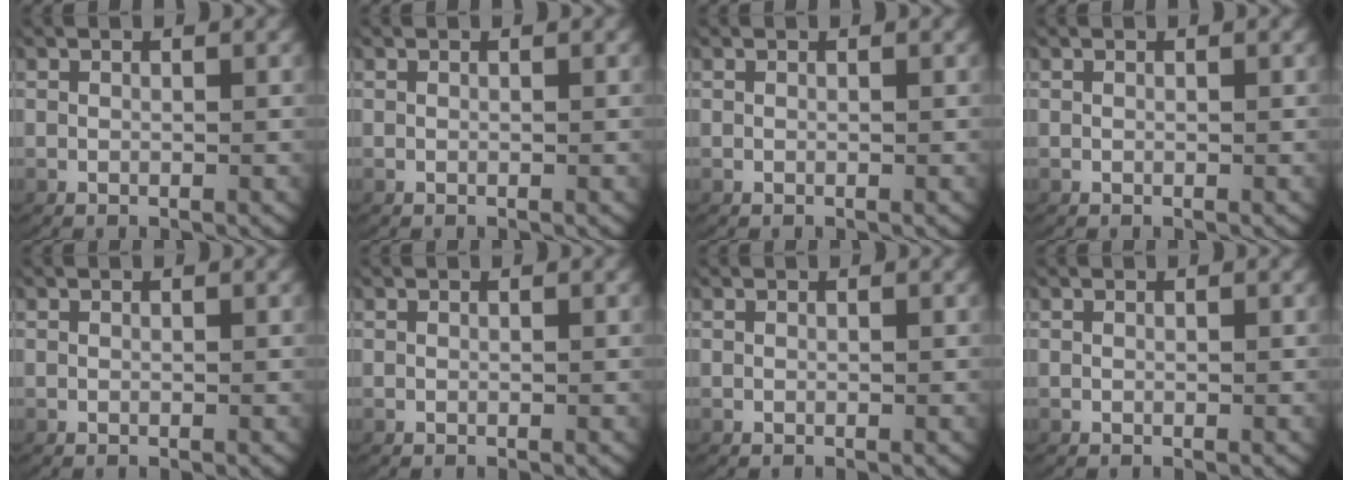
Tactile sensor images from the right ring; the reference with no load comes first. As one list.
[{"total": 0.7, "force": [0.0, -0.6, -0.4], "torque": [0.001, -0.008, 0.008]}, {"total": 0.0}, {"total": 0.0}, {"total": 0.0}, {"total": 0.0}, {"total": 0.0}, {"total": 0.0}]